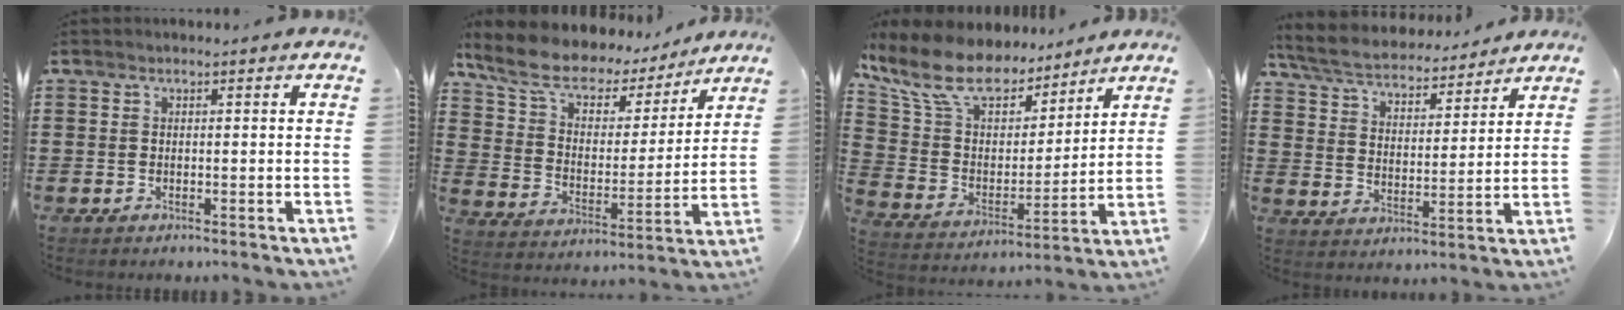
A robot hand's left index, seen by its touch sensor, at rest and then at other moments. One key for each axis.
{"total": 9.1, "fx": 7.3, "fy": 3.8, "fz": 3.8, "tx": -0.109, "ty": -0.039, "tz": 0.131}
{"total": 11.9, "fx": 9.8, "fy": 4.6, "fz": 5.0, "tx": -0.144, "ty": -0.048, "tz": 0.178}
{"total": 5.8, "fx": 5.5, "fy": 0.8, "fz": 1.5, "tx": -0.056, "ty": -0.033, "tz": 0.093}